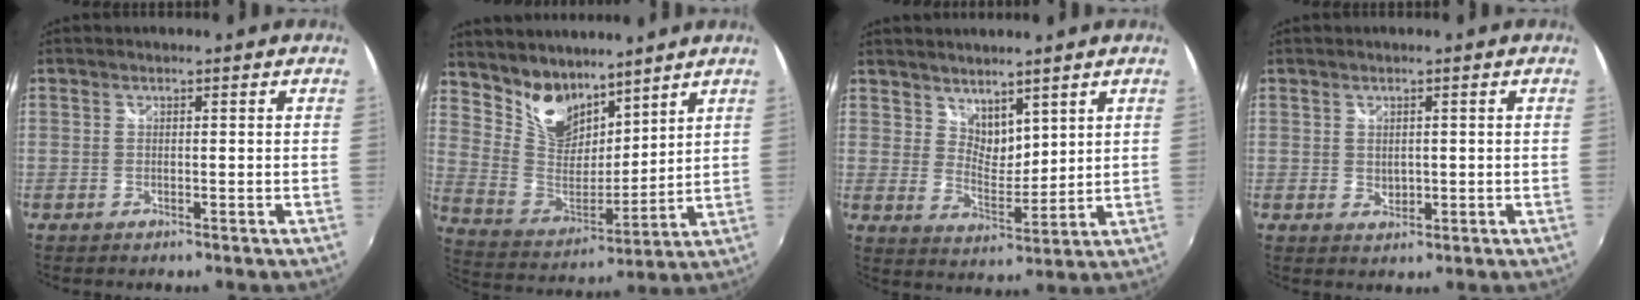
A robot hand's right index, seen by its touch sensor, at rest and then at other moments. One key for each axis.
{"total": 13.1, "fx": 9.8, "fy": 7.5, "fz": 4.3, "tx": -0.102, "ty": 0.008, "tz": 0.199}
{"total": 5.8, "fx": 4.5, "fy": 3.0, "fz": 2.2, "tx": -0.026, "ty": -0.004, "tz": 0.084}
{"total": 1.8, "fx": 0.5, "fy": 1.5, "fz": 0.7, "tx": -0.007, "ty": -0.001, "tz": 0.011}